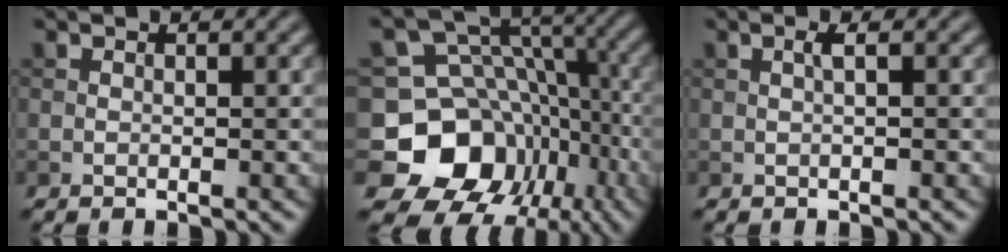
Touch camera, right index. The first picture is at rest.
{"total": 11.1, "force": [-3.8, 9.3, 4.7], "torque": [-0.092, -0.011, -0.069]}
{"total": 1.0, "force": [0.2, 0.1, 1.0], "torque": [-0.020, 0.005, 0.002]}